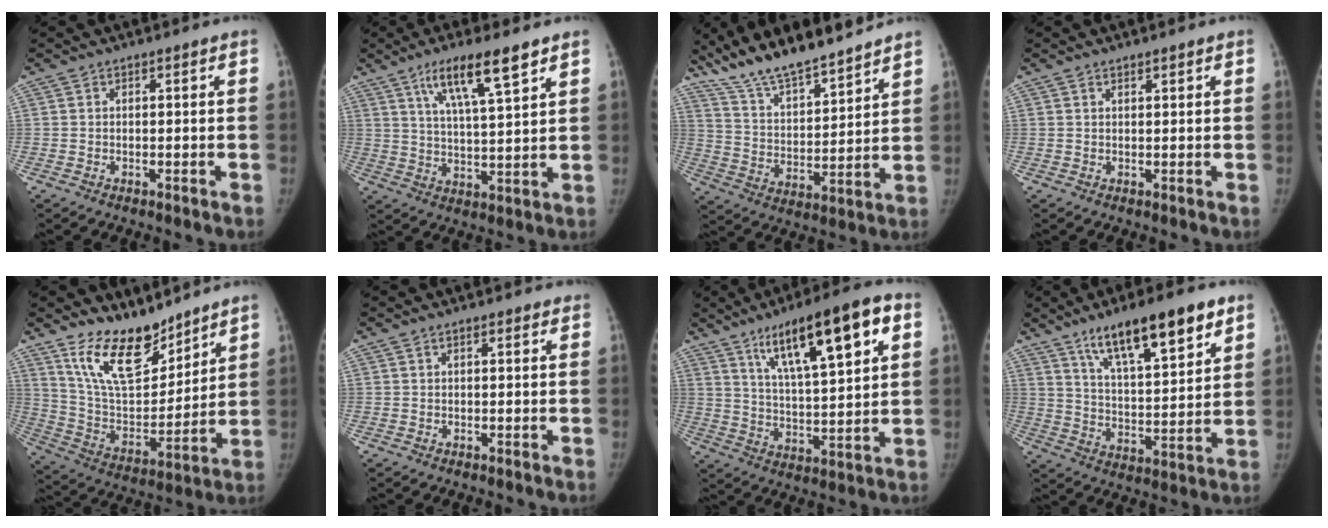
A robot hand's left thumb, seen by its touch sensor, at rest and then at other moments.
{"total": 11.4, "force": [6.8, 1.9, 9.0], "torque": [-0.153, -0.026, 0.123]}
{"total": 16.6, "force": [14.4, 3.3, 7.6], "torque": [-0.114, -0.066, 0.263]}
{"total": 1.0, "force": [0.8, 0.3, 0.6], "torque": [-0.008, -0.005, 0.015]}
{"total": 16.2, "force": [12.2, 6.8, 8.1], "torque": [-0.101, -0.082, 0.234]}
{"total": 1.1, "force": [0.6, 0.5, 0.7], "torque": [-0.010, 0.000, 0.006]}
{"total": 18.5, "force": [8.9, 4.7, 15.5], "torque": [-0.225, -0.022, 0.146]}
{"total": 17.8, "force": [10.9, 5.0, 13.1], "torque": [-0.183, -0.044, 0.186]}